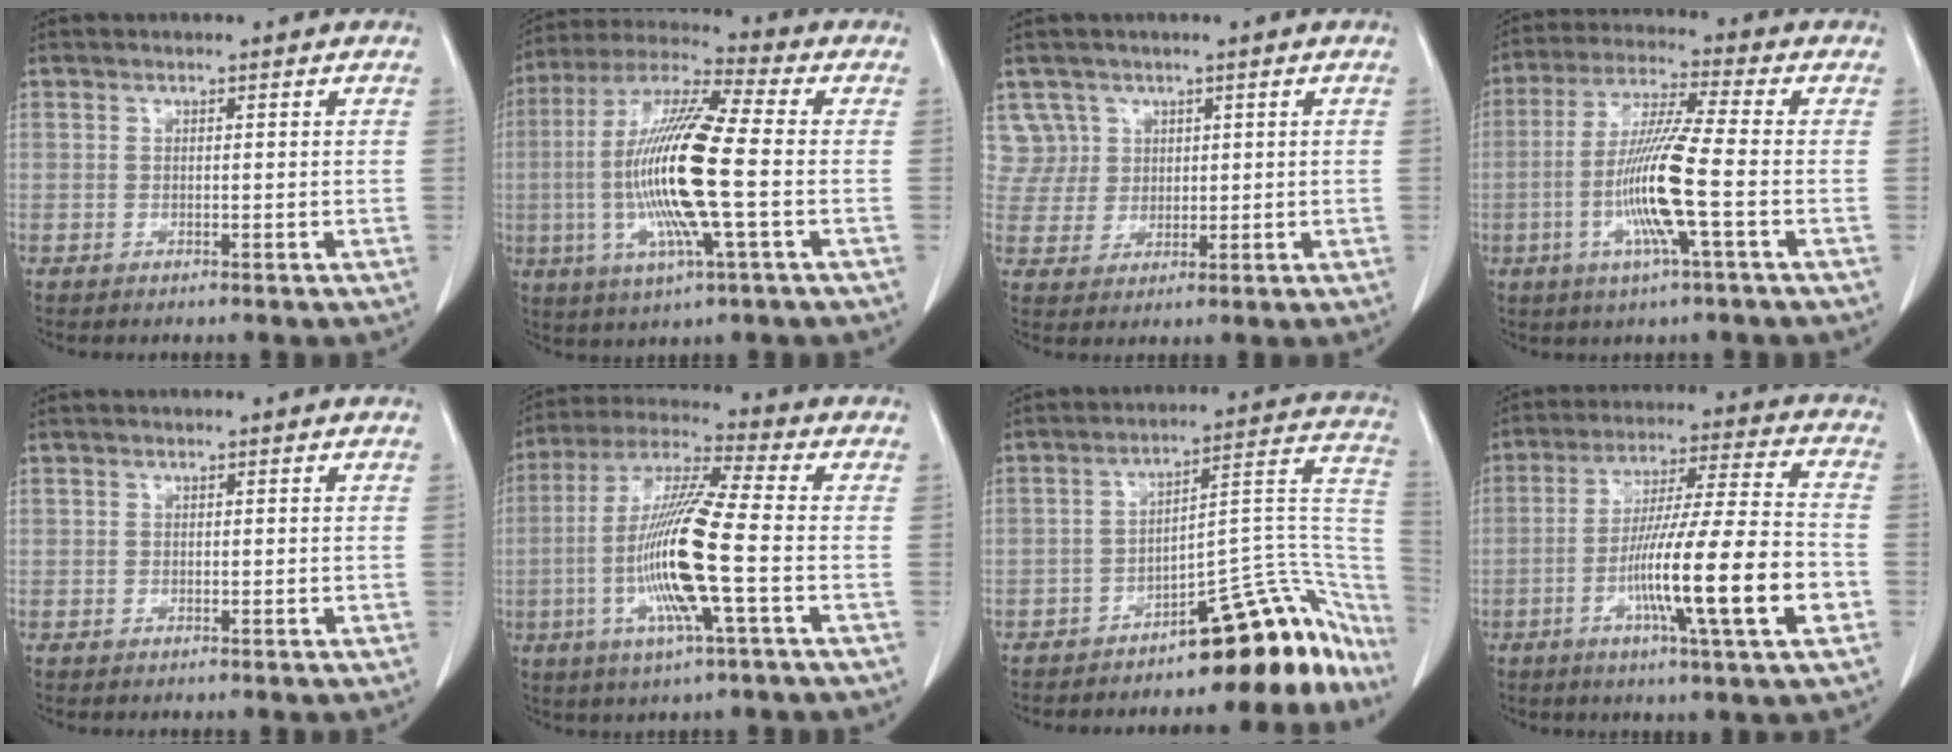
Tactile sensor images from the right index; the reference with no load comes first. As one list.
[{"total": 17.2, "force": [-2.1, 1.2, 17.0], "torque": [-0.349, -0.004, -0.045]}, {"total": 5.3, "force": [2.7, 4.5, -0.6], "torque": [0.027, 0.013, 0.058]}, {"total": 11.7, "force": [-2.7, -0.4, 11.3], "torque": [-0.226, -0.009, -0.058]}, {"total": 0.0}, {"total": 15.2, "force": [-3.0, 0.4, 14.9], "torque": [-0.304, -0.007, -0.064]}, {"total": 20.1, "force": [-15.3, 5.7, 11.7], "torque": [-0.055, 0.077, -0.207]}, {"total": 17.4, "force": [-5.3, 0.1, 16.6], "torque": [-0.282, -0.008, -0.088]}]